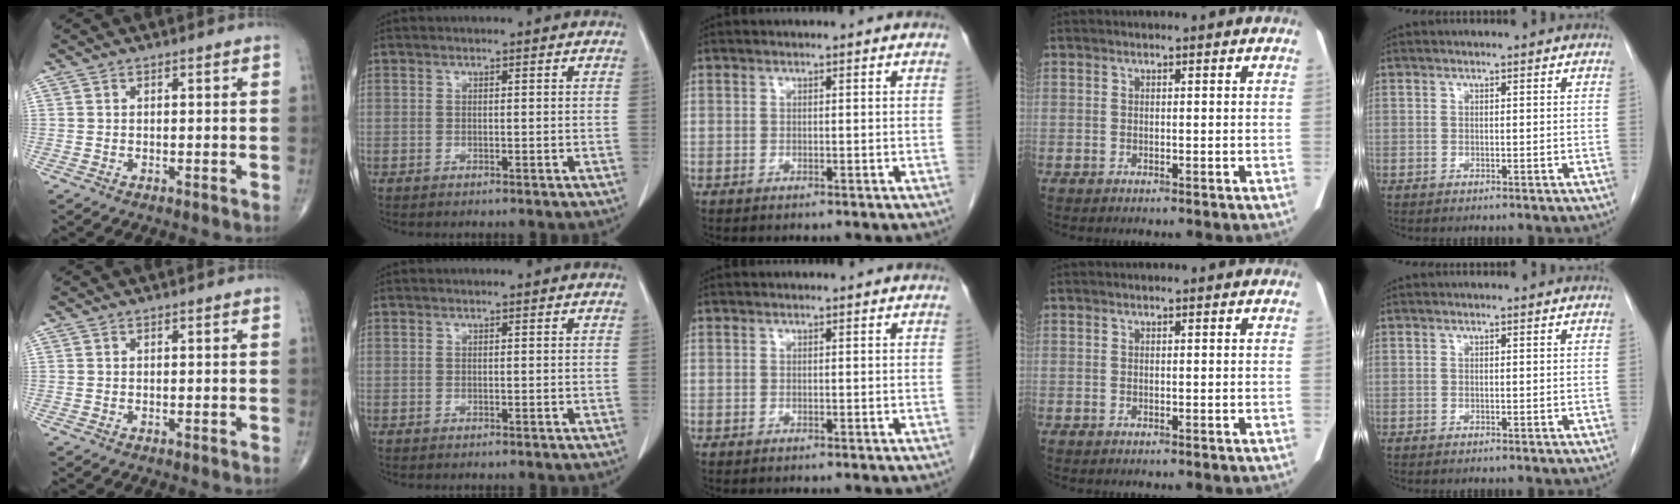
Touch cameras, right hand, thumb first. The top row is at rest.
{}